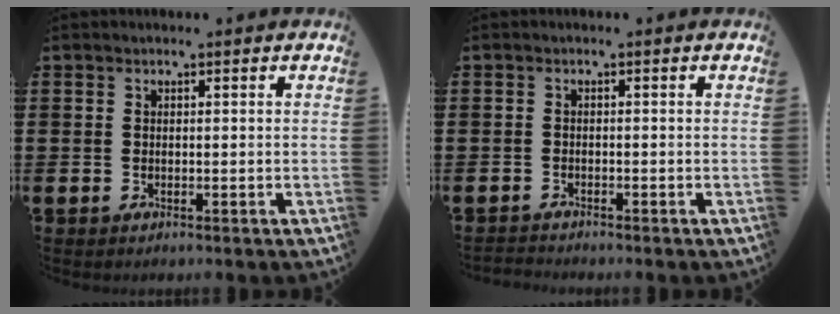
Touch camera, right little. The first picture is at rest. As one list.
[{"total": 0.8, "force": [-0.8, 0.0, 0.0], "torque": [-0.002, -0.001, -0.017]}]